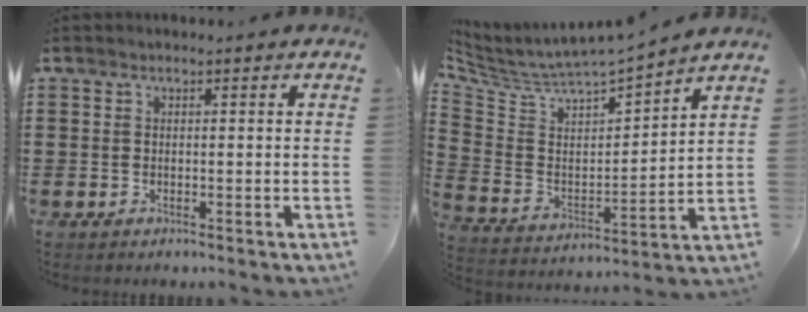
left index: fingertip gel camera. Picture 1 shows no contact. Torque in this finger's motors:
{"motor_torque": [0.78, 0.73, 0.12, 0.08]}